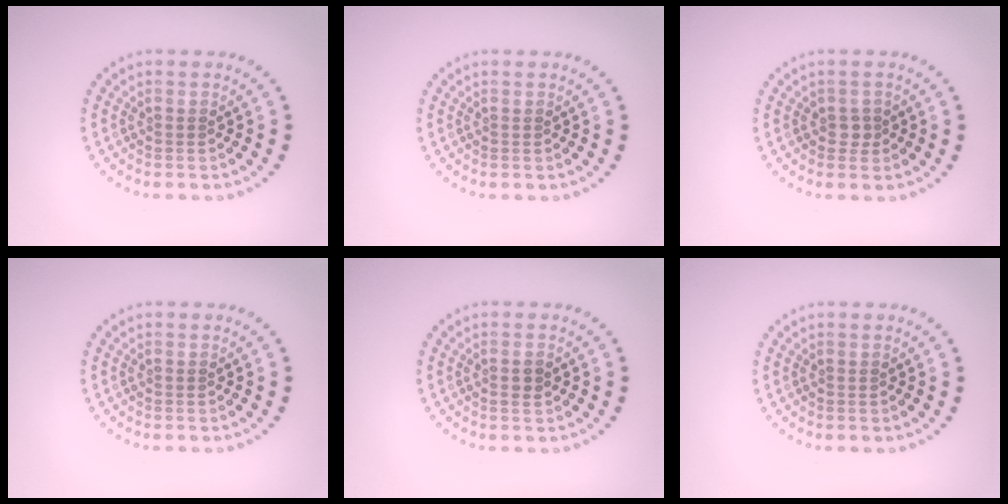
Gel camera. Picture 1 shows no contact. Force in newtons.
{"total": 0.0}
{"total": 1.1, "press": 1.0, "slide": 0.6}
{"total": 0.0}
{"total": 1.2, "press": 1.1, "slide": 0.3}
{"total": 0.0}